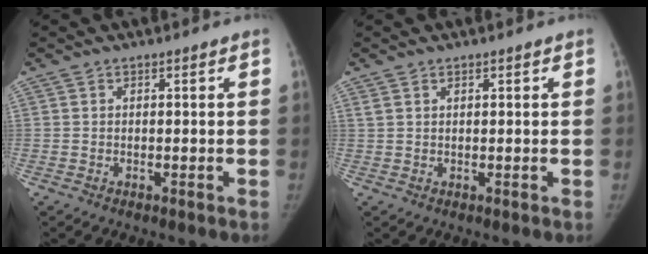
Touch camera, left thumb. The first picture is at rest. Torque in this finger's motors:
{"motor_torque": [1.16, 0.96, 1.06, -1.29, 0.50]}